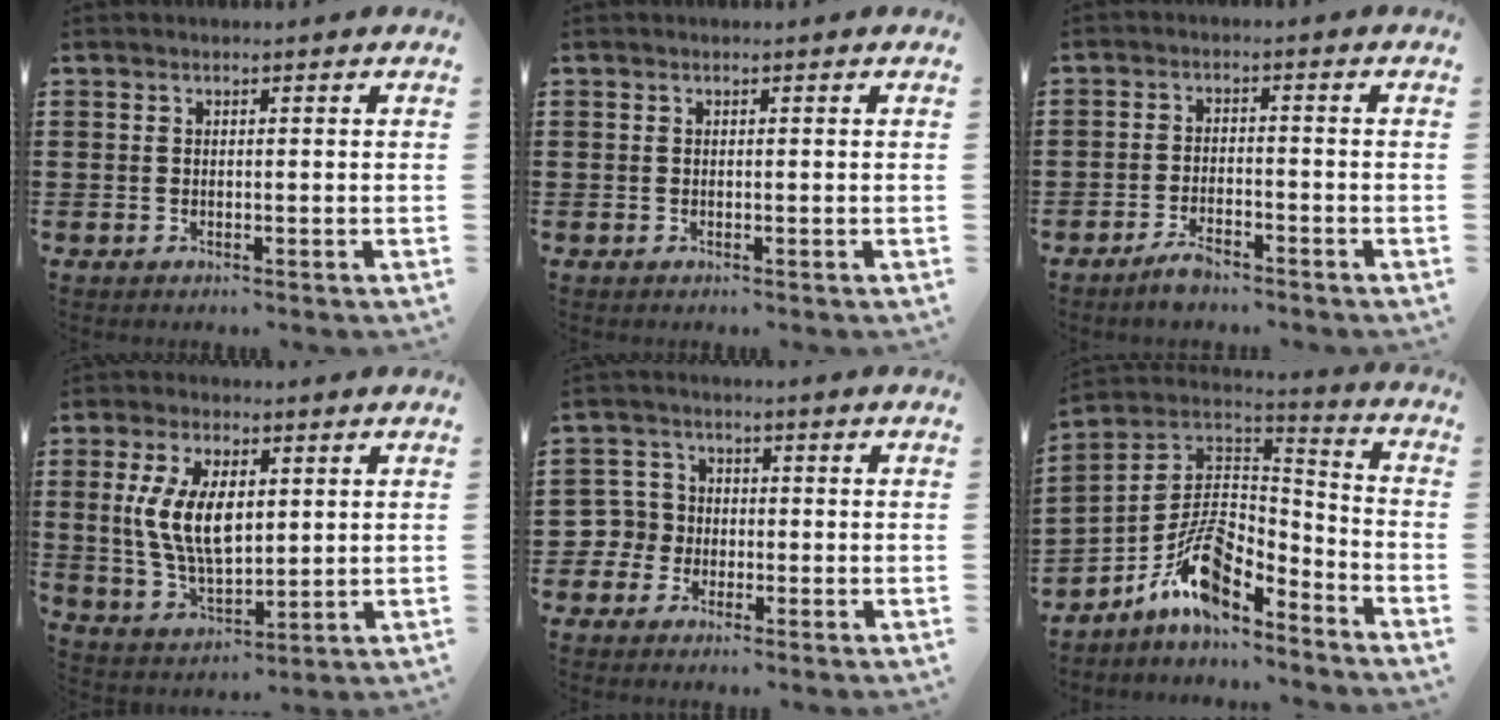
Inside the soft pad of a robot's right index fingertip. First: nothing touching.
{"total": 0.0}
{"total": 3.0, "force": [-2.6, 0.5, 1.4], "torque": [-0.034, 0.003, -0.052]}
{"total": 9.6, "force": [1.8, 4.8, 8.1], "torque": [-0.180, 0.005, 0.029]}
{"total": 4.0, "force": [-1.6, 3.6, 0.6], "torque": [-0.042, 0.001, -0.039]}
{"total": 11.3, "force": [-7.1, 4.9, 7.2], "torque": [-0.152, 0.011, -0.138]}